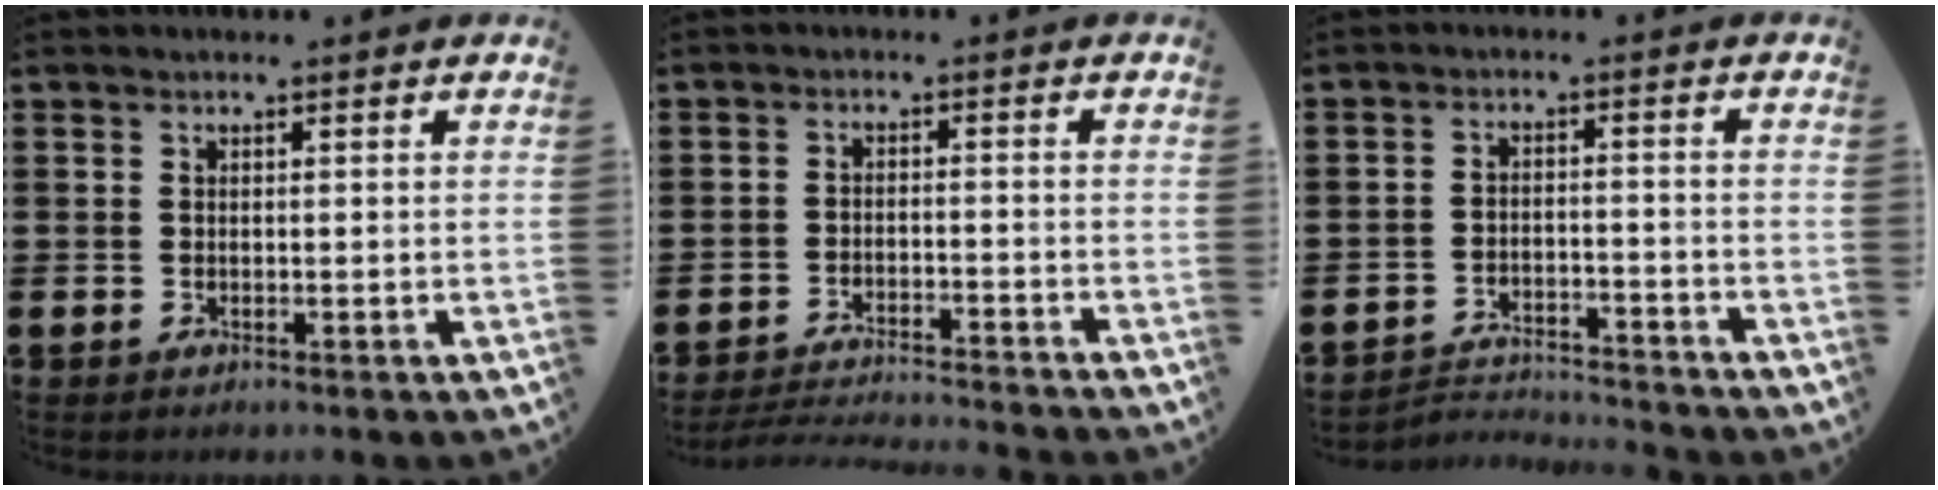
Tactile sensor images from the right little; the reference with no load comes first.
{"total": 3.0, "force": [-2.9, -0.2, 0.4], "torque": [-0.006, 0.000, -0.062]}
{"total": 2.9, "force": [-2.9, 0.2, -0.1], "torque": [-0.006, 0.001, -0.065]}